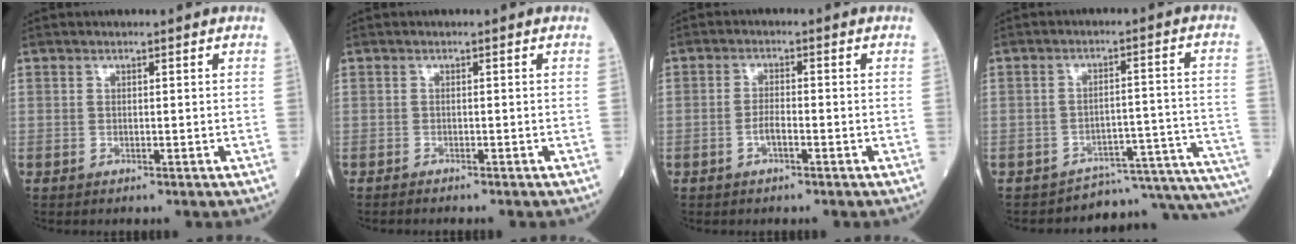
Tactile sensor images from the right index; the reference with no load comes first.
{"total": 1.1, "force": [-1.1, 0.1, 0.4], "torque": [-0.007, -0.001, -0.015]}
{"total": 2.3, "force": [-1.0, 0.6, 2.0], "torque": [-0.036, 0.002, -0.020]}
{"total": 14.4, "force": [-14.3, 1.0, 1.1], "torque": [0.019, 0.061, -0.176]}